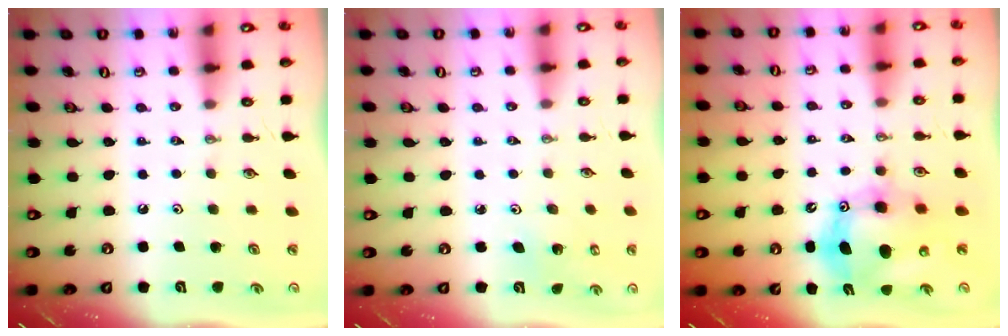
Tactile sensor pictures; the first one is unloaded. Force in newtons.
{"total": 3.2, "press": 3.2, "slide": 0.2}
{"total": 12.3, "press": 12.0, "slide": 2.7}